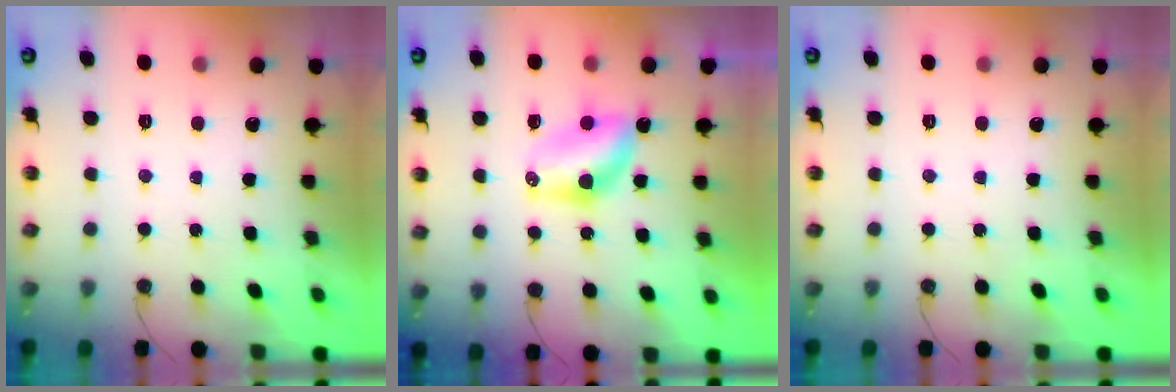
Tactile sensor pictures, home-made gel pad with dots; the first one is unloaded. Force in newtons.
{"total": 6.6, "press": 6.6, "slide": 0.3}
{"total": 0.0}